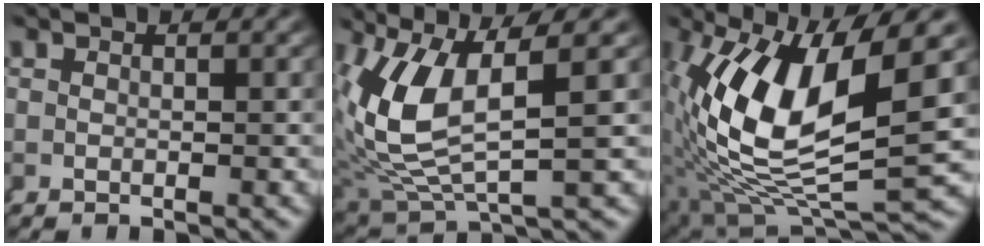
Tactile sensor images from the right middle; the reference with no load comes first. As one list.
[{"total": 8.5, "force": [1.2, 4.5, 7.2], "torque": [-0.148, -0.012, 0.036]}, {"total": 17.0, "force": [1.0, 8.8, 14.5], "torque": [-0.246, -0.020, 0.038]}]